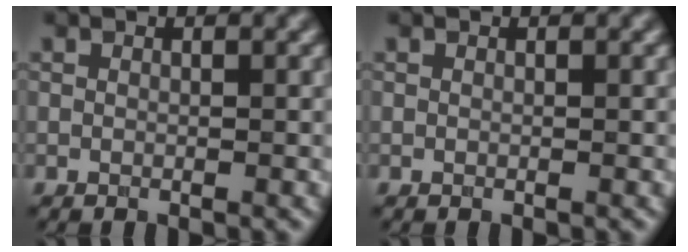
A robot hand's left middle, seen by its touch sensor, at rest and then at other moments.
{"total": 0.0}